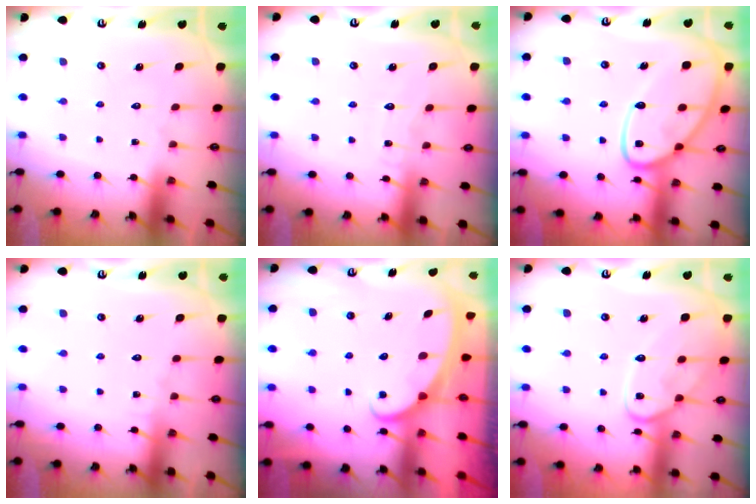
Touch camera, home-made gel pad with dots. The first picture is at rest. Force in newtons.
{"total": 4.8, "press": 4.8, "slide": 0.4}
{"total": 15.8, "press": 15.8, "slide": 1.2}
{"total": 3.4, "press": 3.3, "slide": 0.4}
{"total": 2.6, "press": 2.6, "slide": 0.3}
{"total": 13.2, "press": 13.2, "slide": 1.0}